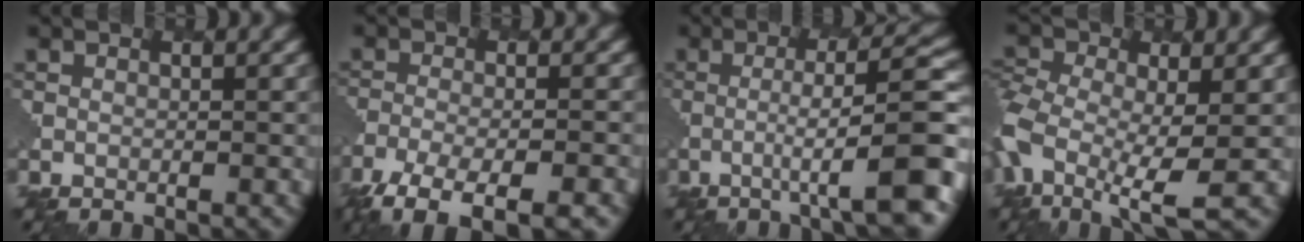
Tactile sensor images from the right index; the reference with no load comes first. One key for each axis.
{"total": 8.1, "fx": -5.9, "fy": 2.1, "fz": 5.1, "tx": -0.088, "ty": -0.019, "tz": -0.105}
{"total": 8.3, "fx": -2.1, "fy": 1.0, "fz": 7.9, "tx": -0.106, "ty": 0.019, "tz": -0.041}
{"total": 7.7, "fx": -1.9, "fy": 3.7, "fz": 6.5, "tx": -0.134, "ty": -0.009, "tz": -0.052}